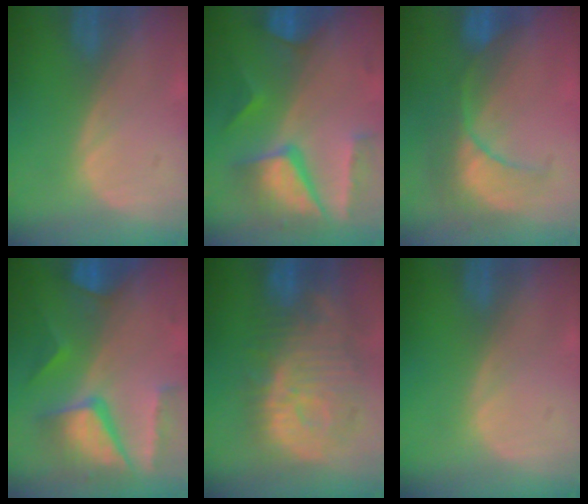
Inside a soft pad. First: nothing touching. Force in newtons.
{"total": 10.5, "press": 8.8, "slide": 5.7}
{"total": 8.4, "press": 8.2, "slide": 1.9}
{"total": 10.6, "press": 8.8, "slide": 5.9}
{"total": 12.9, "press": 11.3, "slide": 6.2}
{"total": 0.0}